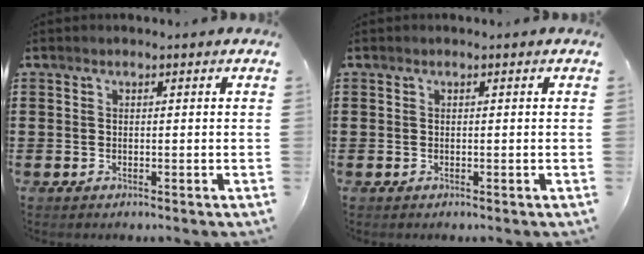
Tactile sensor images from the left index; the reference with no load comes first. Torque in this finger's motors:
{"motor_torque": [0.00, 0.01, -0.01, 0.01]}